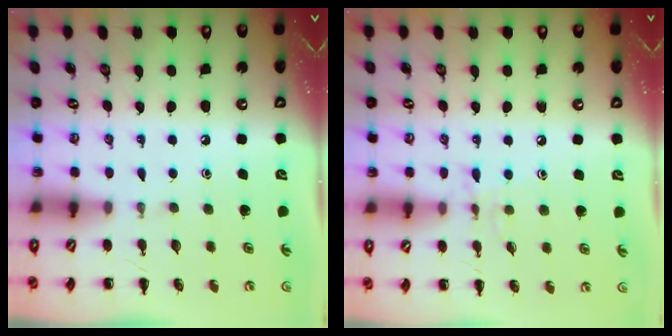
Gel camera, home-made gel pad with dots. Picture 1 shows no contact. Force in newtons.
{"total": 6.7, "press": 6.6, "slide": 1.5}